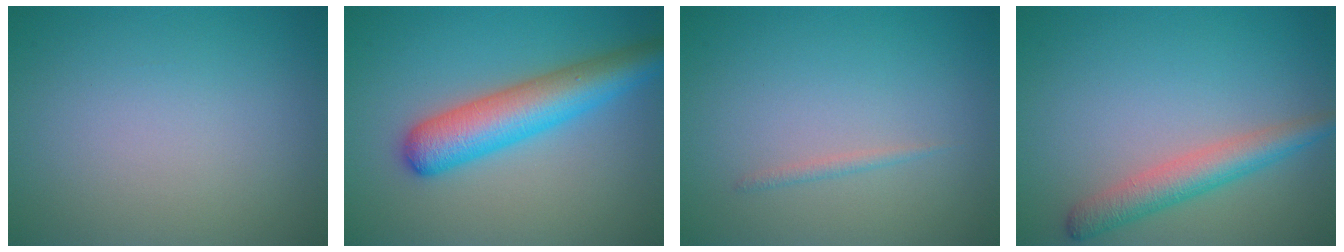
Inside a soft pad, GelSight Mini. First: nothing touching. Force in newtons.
{"total": 6.4, "press": 6.4, "slide": 0.3}
{"total": 0.7, "press": 0.7, "slide": 0.1}
{"total": 3.7, "press": 3.6, "slide": 0.3}